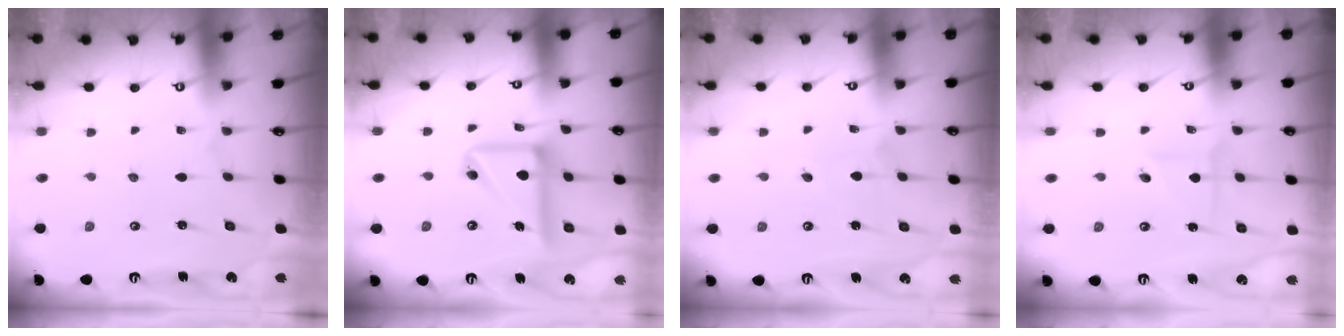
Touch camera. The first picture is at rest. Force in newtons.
{"total": 14.4, "press": 14.4, "slide": 1.3}
{"total": 3.1, "press": 3.1, "slide": 0.4}
{"total": 2.5, "press": 2.5, "slide": 0.2}